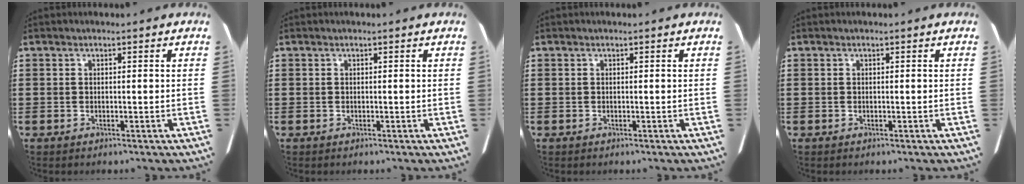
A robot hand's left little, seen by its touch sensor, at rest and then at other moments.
{"total": 0.0}
{"total": 0.0}
{"total": 0.0}